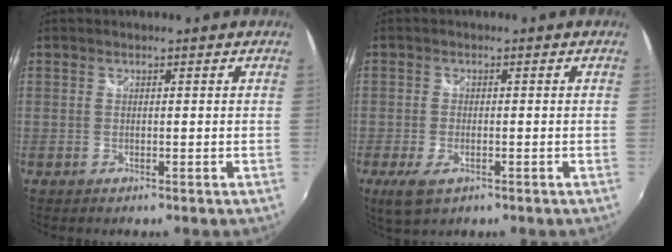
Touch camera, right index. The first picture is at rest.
{"total": 4.8, "force": [-2.5, 2.3, 3.5], "torque": [-0.082, -0.011, -0.042]}